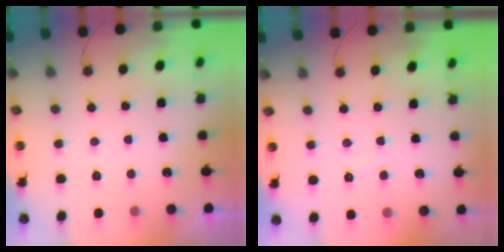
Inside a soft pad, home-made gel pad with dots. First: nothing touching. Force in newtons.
{"total": 2.8, "press": 2.8, "slide": 0.4}